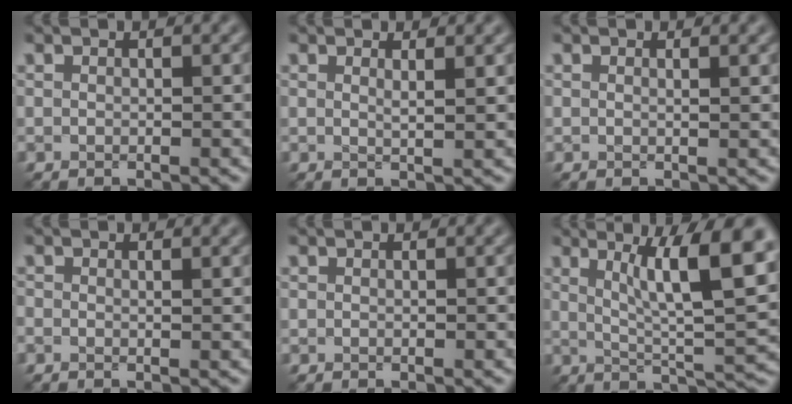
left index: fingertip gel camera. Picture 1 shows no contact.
{"total": 1.3, "force": [0.8, 0.3, 0.9], "torque": [-0.008, 0.000, 0.008]}
{"total": 0.6, "force": [0.4, 0.2, 0.4], "torque": [-0.002, 0.001, 0.005]}
{"total": 0.5, "force": [0.0, 0.2, 0.5], "torque": [-0.009, -0.002, -0.003]}
{"total": 0.0}
{"total": 9.7, "force": [3.5, 2.1, 8.8], "torque": [-0.128, -0.003, 0.061]}